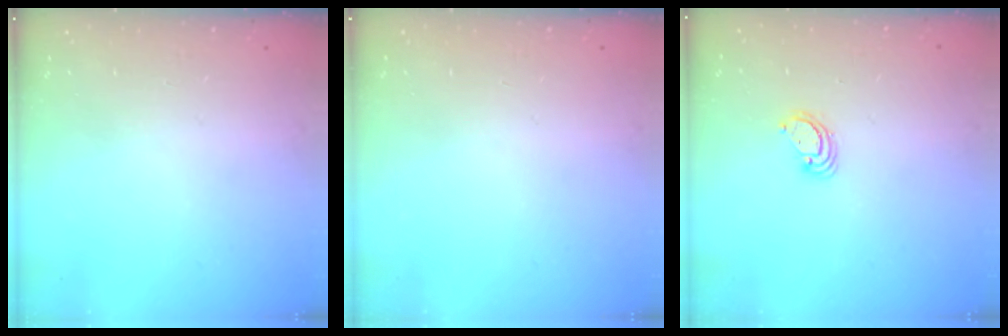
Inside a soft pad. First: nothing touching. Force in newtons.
{"total": 0.0}
{"total": 3.8, "press": 3.8, "slide": 0.1}